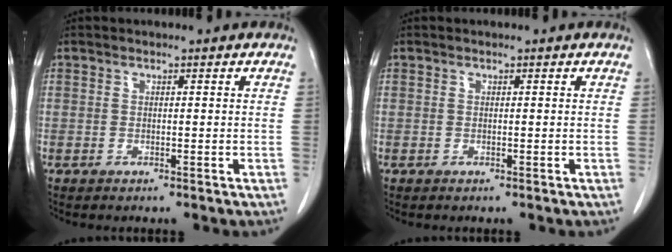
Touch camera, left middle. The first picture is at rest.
{"total": 0.0}